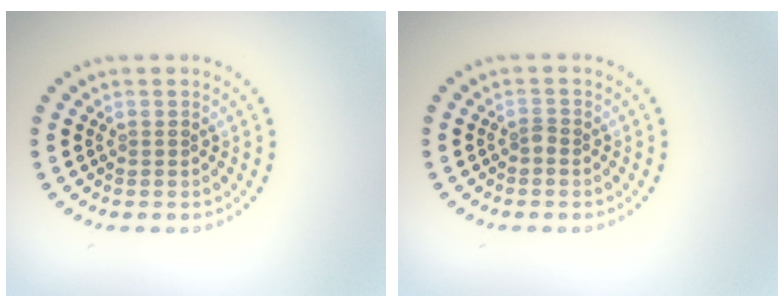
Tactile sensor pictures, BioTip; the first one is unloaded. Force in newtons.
{"total": 0.7, "press": 0.5, "slide": 0.5}